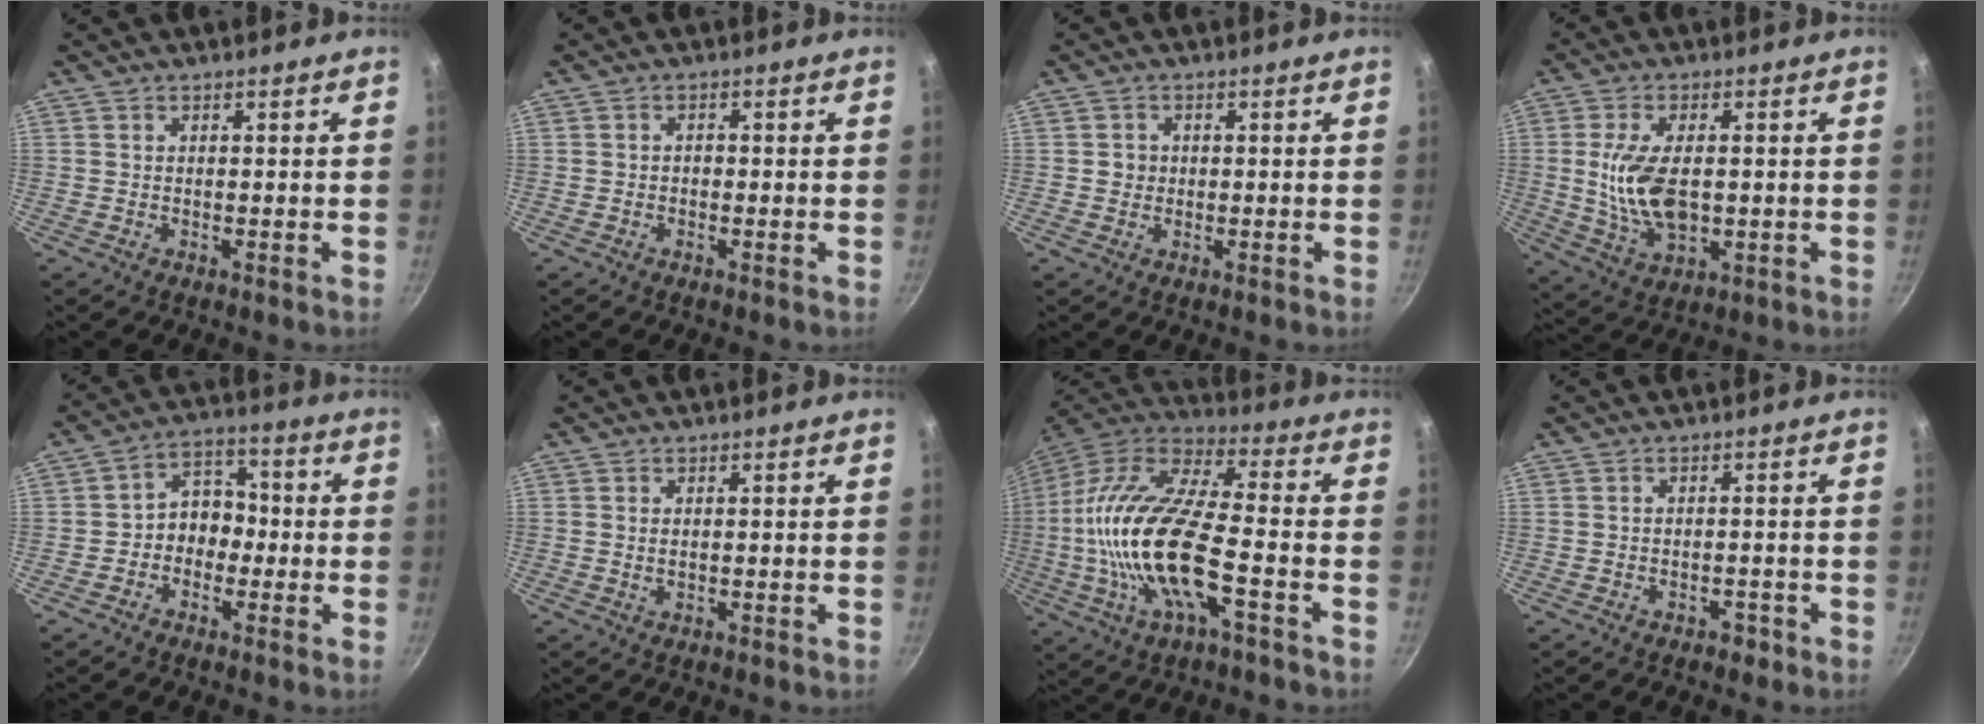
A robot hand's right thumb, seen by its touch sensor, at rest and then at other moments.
{"total": 0.9, "force": [-0.5, 0.7, 0.4], "torque": [-0.006, 0.004, -0.008]}
{"total": 2.0, "force": [0.0, 1.9, 0.6], "torque": [0.004, 0.005, -0.002]}
{"total": 11.7, "force": [0.0, 6.4, 9.8], "torque": [-0.179, -0.003, 0.006]}
{"total": 6.9, "force": [-1.7, 5.6, 3.7], "torque": [-0.012, 0.035, -0.040]}
{"total": 1.0, "force": [0.0, 0.6, 0.8], "torque": [-0.016, 0.001, 0.000]}
{"total": 23.0, "force": [-4.8, 8.5, 20.8], "torque": [-0.412, 0.029, -0.105]}
{"total": 1.8, "force": [-1.2, 1.0, 0.7], "torque": [0.000, 0.019, -0.007]}